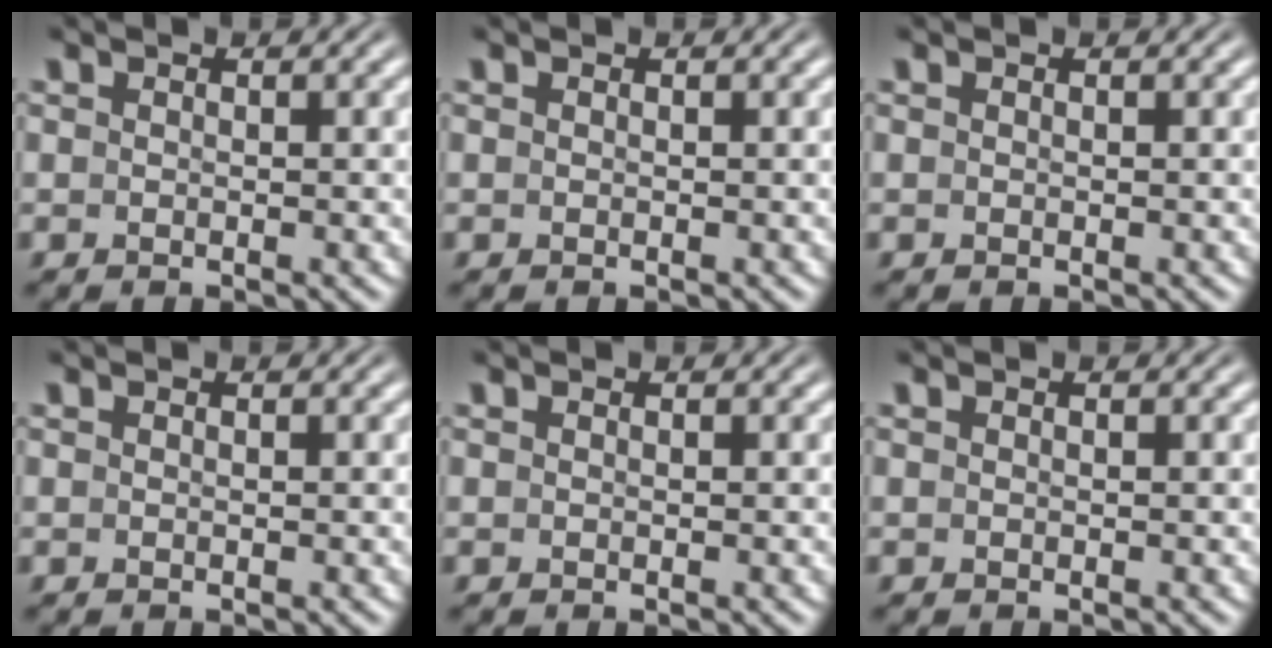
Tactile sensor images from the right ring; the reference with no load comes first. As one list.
[{"total": 0.0}, {"total": 0.0}, {"total": 0.0}, {"total": 0.0}, {"total": 0.0}]